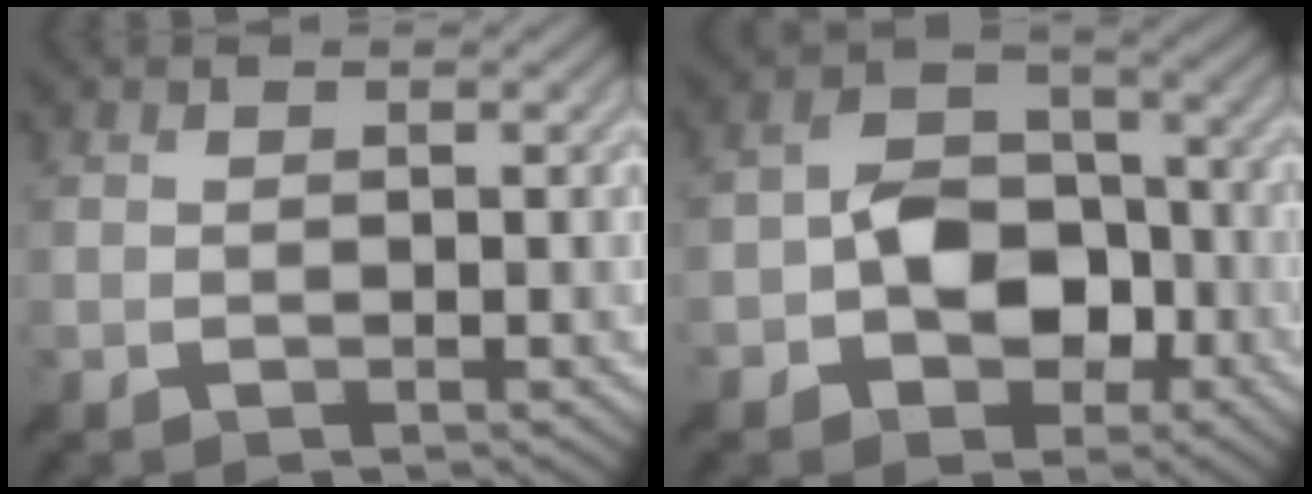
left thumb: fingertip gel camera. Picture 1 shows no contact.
{"total": 8.0, "force": [-2.6, 5.7, 4.9], "torque": [-0.087, 0.010, -0.062]}